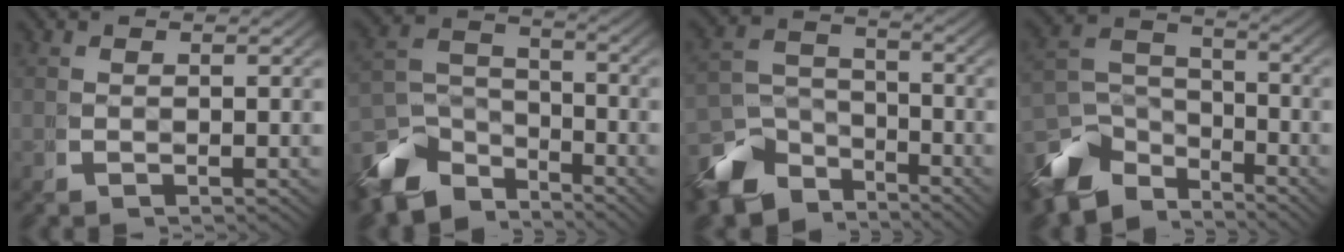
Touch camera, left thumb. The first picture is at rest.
{"total": 9.7, "force": [-5.0, 6.3, 5.4], "torque": [-0.095, -0.033, -0.079]}
{"total": 10.3, "force": [-5.5, 6.9, 5.3], "torque": [-0.081, -0.038, -0.086]}
{"total": 10.2, "force": [-4.7, 6.8, 6.0], "torque": [-0.106, -0.034, -0.073]}